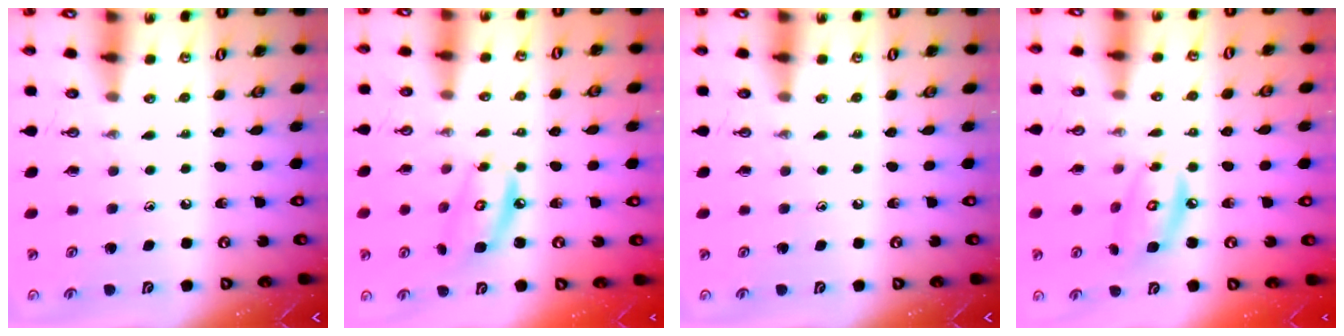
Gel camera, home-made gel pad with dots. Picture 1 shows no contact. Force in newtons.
{"total": 8.3, "press": 8.3, "slide": 0.7}
{"total": 0.0}
{"total": 9.5, "press": 9.4, "slide": 0.7}